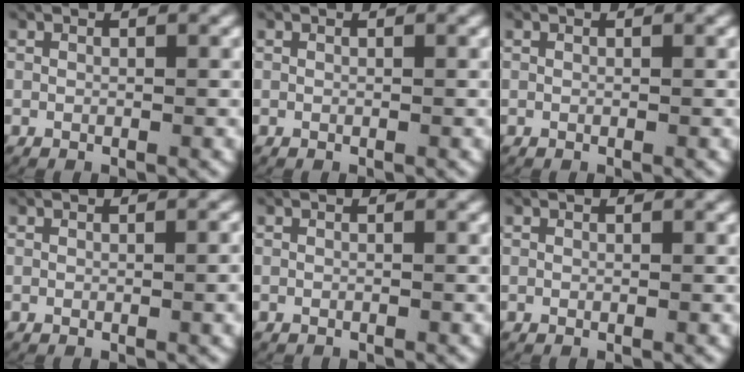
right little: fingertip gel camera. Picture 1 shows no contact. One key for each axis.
{"total": 0.0}
{"total": 0.0}
{"total": 0.6, "fx": -0.1, "fy": 0.0, "fz": 0.6, "tx": -0.006, "ty": 0.003, "tz": -0.002}
{"total": 0.0}
{"total": 0.0}